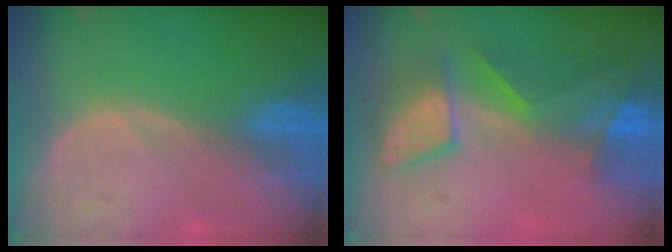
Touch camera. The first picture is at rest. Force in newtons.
{"total": 7.6, "press": 7.5, "slide": 1.5}